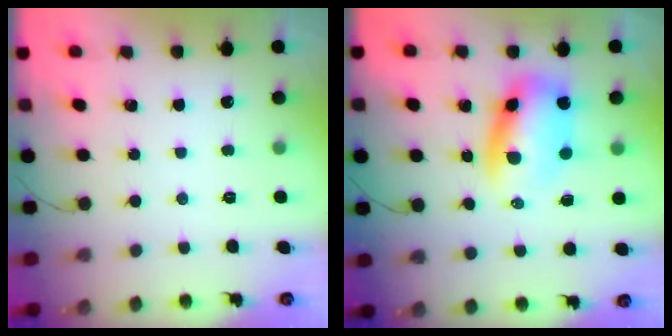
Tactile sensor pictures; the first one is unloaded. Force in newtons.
{"total": 9.1, "press": 8.8, "slide": 2.4}